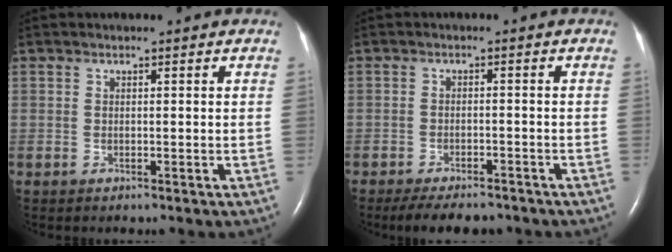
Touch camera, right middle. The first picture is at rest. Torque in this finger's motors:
{"motor_torque": [0.01, -0.01, 0.01, 0.05]}